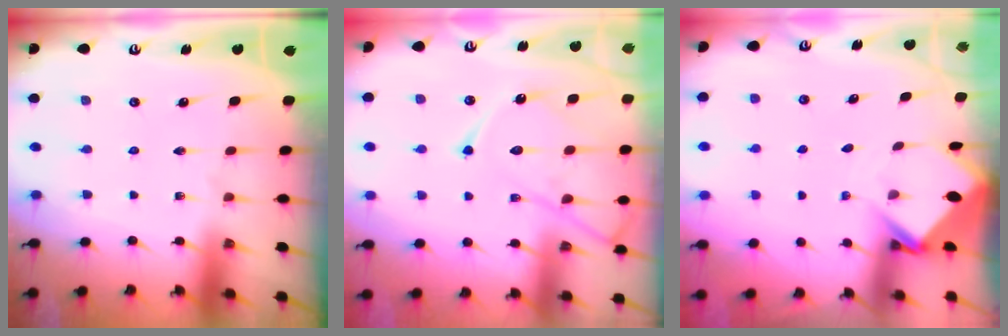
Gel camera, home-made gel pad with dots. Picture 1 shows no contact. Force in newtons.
{"total": 16.1, "press": 16.0, "slide": 1.6}
{"total": 3.6, "press": 3.6, "slide": 0.2}